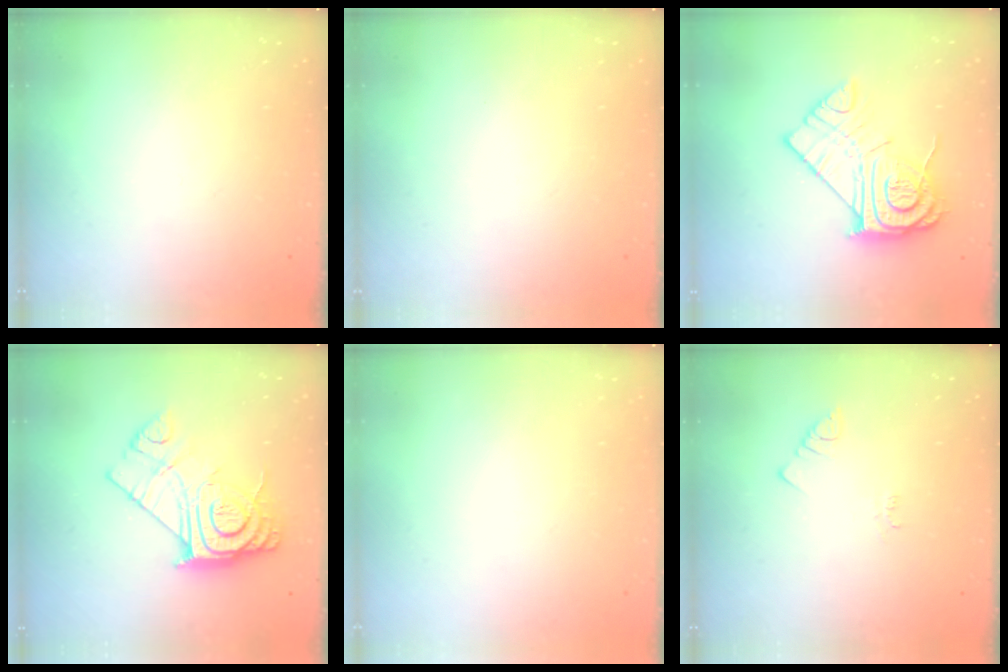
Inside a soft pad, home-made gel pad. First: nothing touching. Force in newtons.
{"total": 1.5, "press": 1.5, "slide": 0.1}
{"total": 17.3, "press": 17.2, "slide": 1.3}
{"total": 17.2, "press": 17.1, "slide": 1.3}
{"total": 1.5, "press": 1.5, "slide": 0.1}
{"total": 1.4, "press": 1.4, "slide": 0.3}